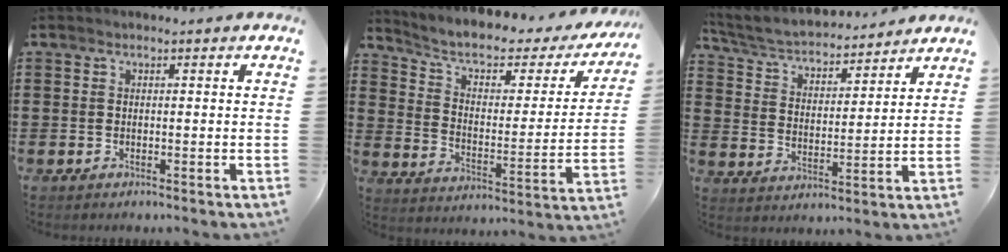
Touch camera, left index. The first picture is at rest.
{"total": 5.2, "force": [3.0, 2.4, 3.5], "torque": [-0.085, -0.016, 0.043]}
{"total": 4.6, "force": [4.3, 0.7, 1.3], "torque": [-0.049, -0.030, 0.070]}